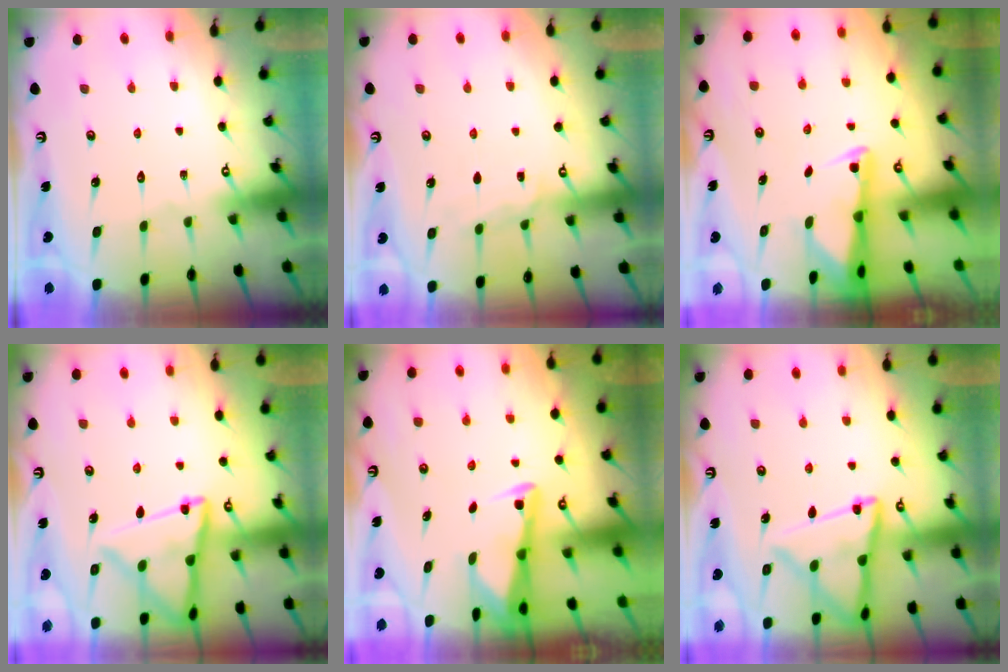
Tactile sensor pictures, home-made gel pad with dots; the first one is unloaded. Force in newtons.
{"total": 5.2, "press": 5.2, "slide": 0.5}
{"total": 2.4, "press": 2.3, "slide": 0.5}
{"total": 13.9, "press": 13.8, "slide": 1.5}
{"total": 2.9, "press": 2.8, "slide": 0.4}
{"total": 13.9, "press": 13.8, "slide": 1.5}